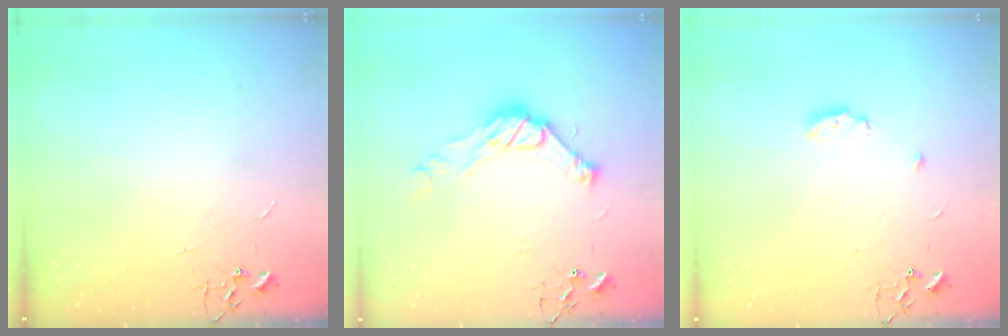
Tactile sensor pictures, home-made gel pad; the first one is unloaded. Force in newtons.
{"total": 11.5, "press": 11.5, "slide": 0.4}
{"total": 5.5, "press": 5.4, "slide": 0.9}